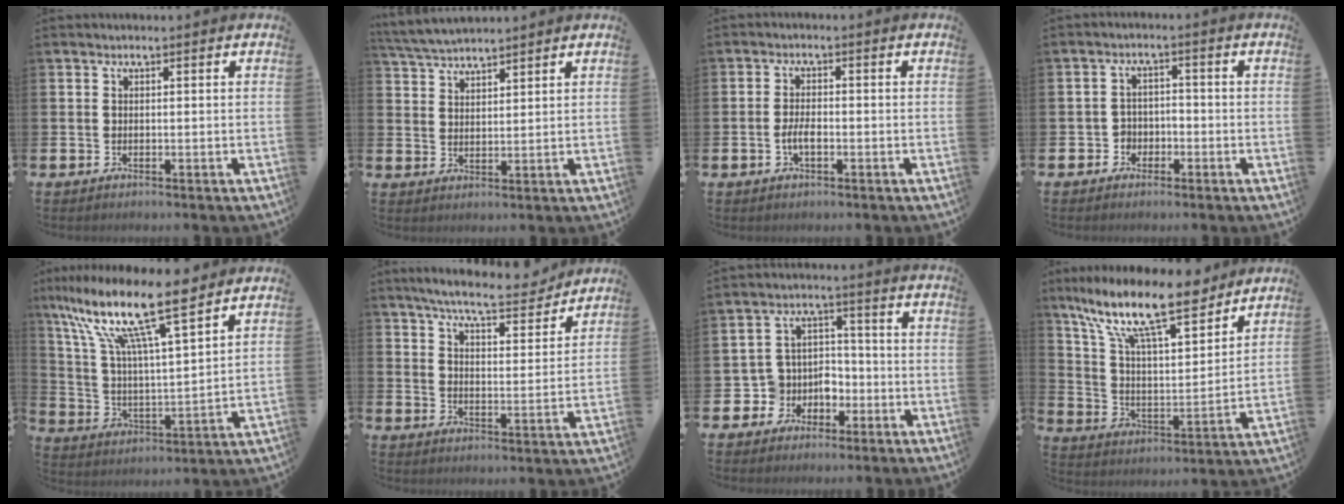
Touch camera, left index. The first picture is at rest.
{"total": 4.2, "force": [4.1, 0.4, 0.5], "torque": [-0.028, -0.015, 0.076]}
{"total": 2.5, "force": [-0.7, 1.1, 2.2], "torque": [-0.037, 0.002, -0.015]}
{"total": 2.6, "force": [-1.7, 1.9, 0.3], "torque": [-0.018, 0.008, -0.040]}
{"total": 13.5, "force": [10.3, 2.6, 8.4], "torque": [-0.186, -0.062, 0.172]}
{"total": 7.2, "force": [6.8, 0.7, 2.3], "torque": [-0.057, -0.045, 0.115]}
{"total": 5.2, "force": [-1.8, 4.8, 0.6], "torque": [-0.042, 0.001, -0.038]}
{"total": 13.8, "force": [10.8, 3.7, 7.8], "torque": [-0.168, -0.063, 0.183]}